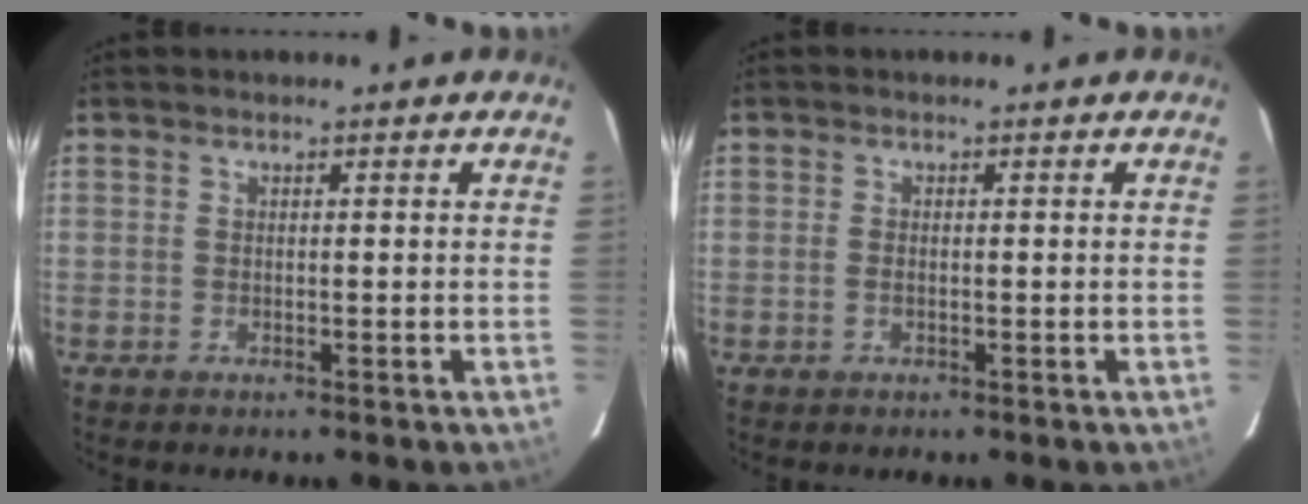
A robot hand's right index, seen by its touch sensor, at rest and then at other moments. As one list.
[{"total": 1.1, "force": [-0.3, 0.6, 0.8], "torque": [-0.018, 0.000, -0.007]}]